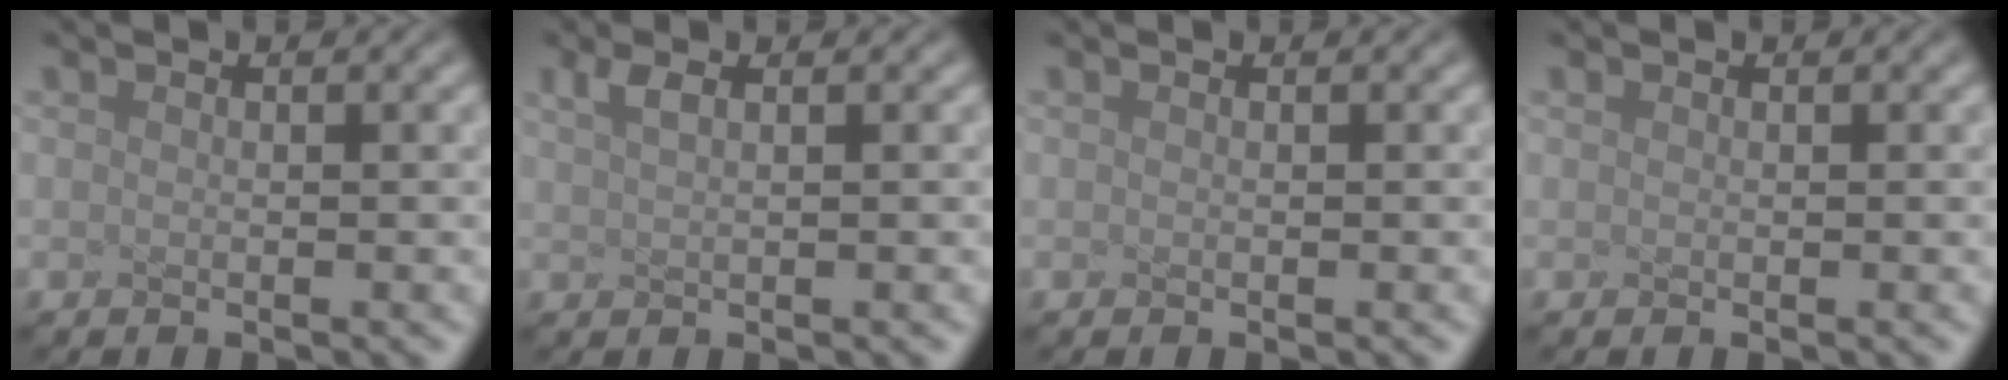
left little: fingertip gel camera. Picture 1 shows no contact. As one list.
[{"total": 1.7, "force": [0.9, 0.6, 1.3], "torque": [-0.021, 0.004, 0.017]}, {"total": 0.0}, {"total": 0.0}]